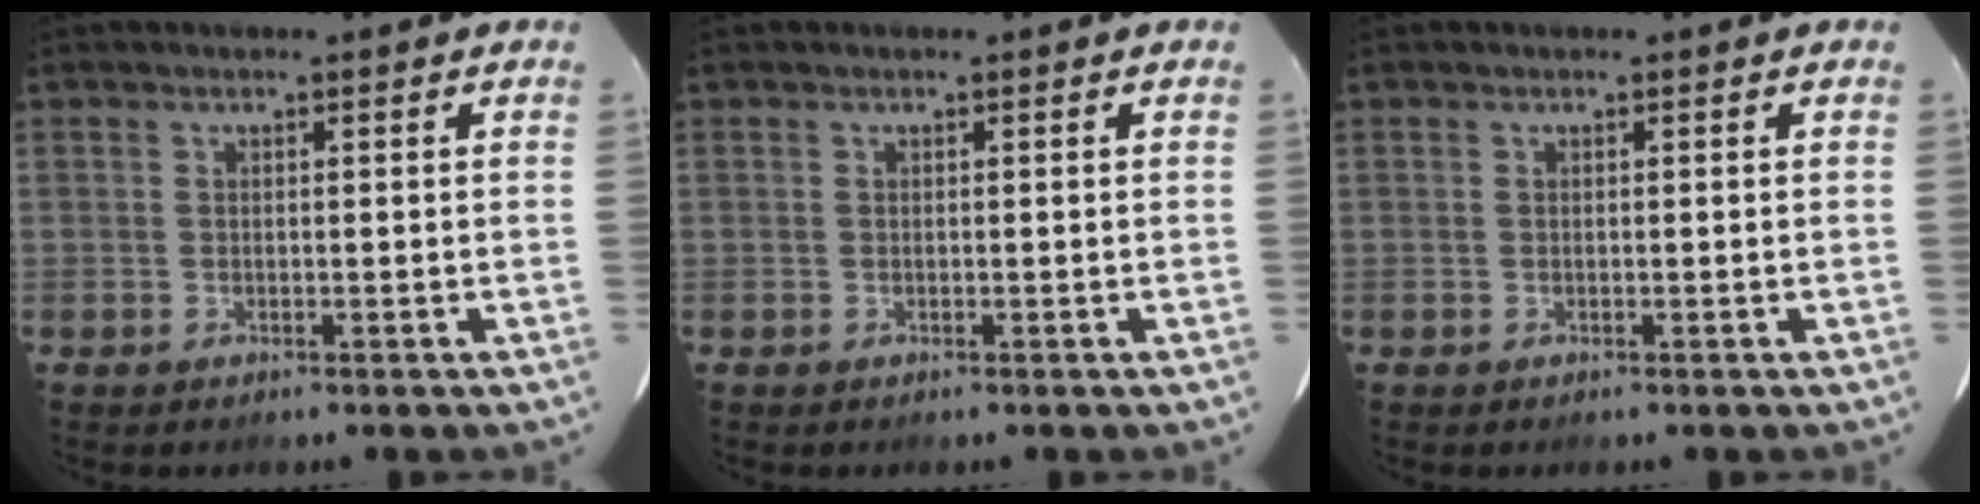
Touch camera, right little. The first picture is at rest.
{"total": 0.0}
{"total": 0.0}